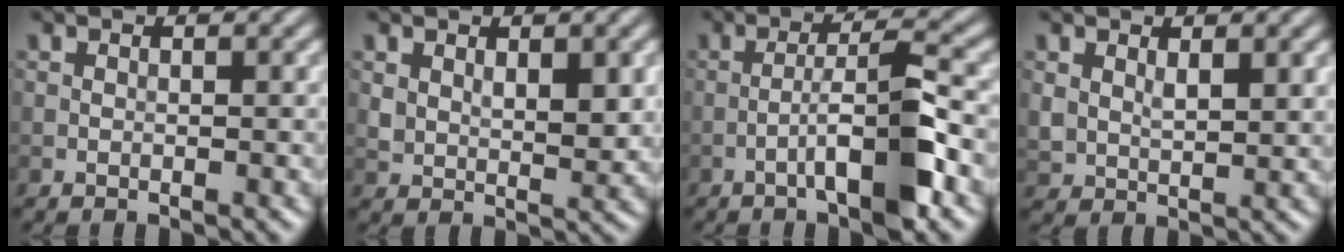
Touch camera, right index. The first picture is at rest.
{"total": 3.6, "force": [1.2, 2.0, 2.7], "torque": [-0.053, -0.008, 0.029]}
{"total": 5.4, "force": [-2.2, 0.7, 4.9], "torque": [-0.083, 0.016, -0.043]}
{"total": 2.5, "force": [1.1, 1.4, 1.7], "torque": [-0.039, -0.008, 0.029]}